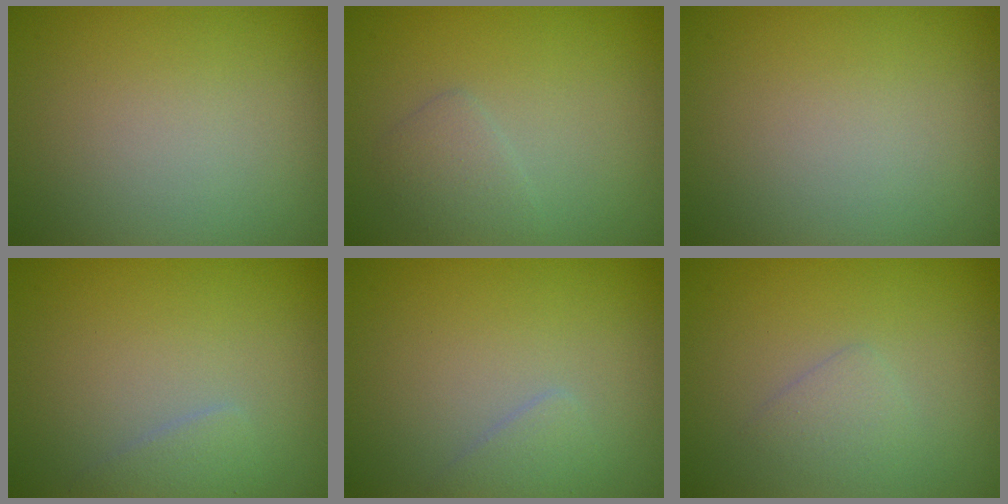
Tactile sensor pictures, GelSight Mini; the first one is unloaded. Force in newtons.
{"total": 1.6, "press": 1.6, "slide": 0.1}
{"total": 0.0}
{"total": 1.3, "press": 1.3, "slide": 0.0}
{"total": 1.1, "press": 1.1, "slide": 0.1}
{"total": 1.3, "press": 1.3, "slide": 0.1}